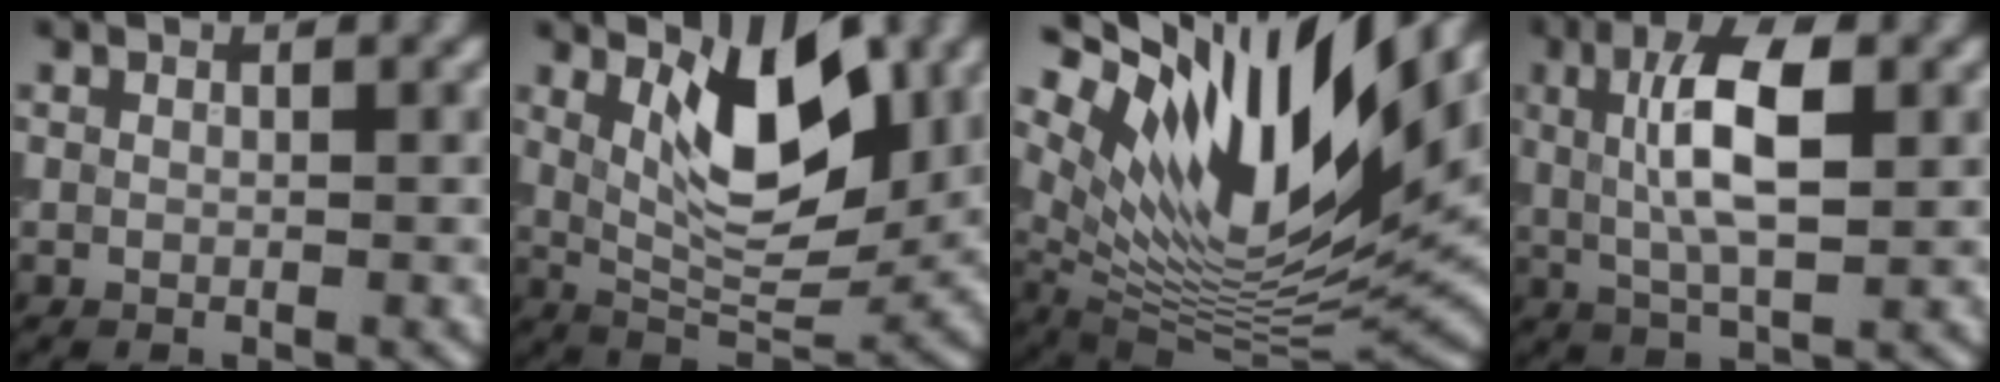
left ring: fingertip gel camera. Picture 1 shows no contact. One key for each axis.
{"total": 7.9, "fx": 2.5, "fy": 3.2, "fz": 6.8, "tx": -0.110, "ty": -0.007, "tz": 0.042}
{"total": 16.5, "fx": 8.9, "fy": 5.2, "fz": 12.8, "tx": -0.248, "ty": 0.019, "tz": 0.160}
{"total": 6.9, "fx": 1.3, "fy": 2.4, "fz": 6.3, "tx": -0.111, "ty": 0.010, "tz": 0.019}